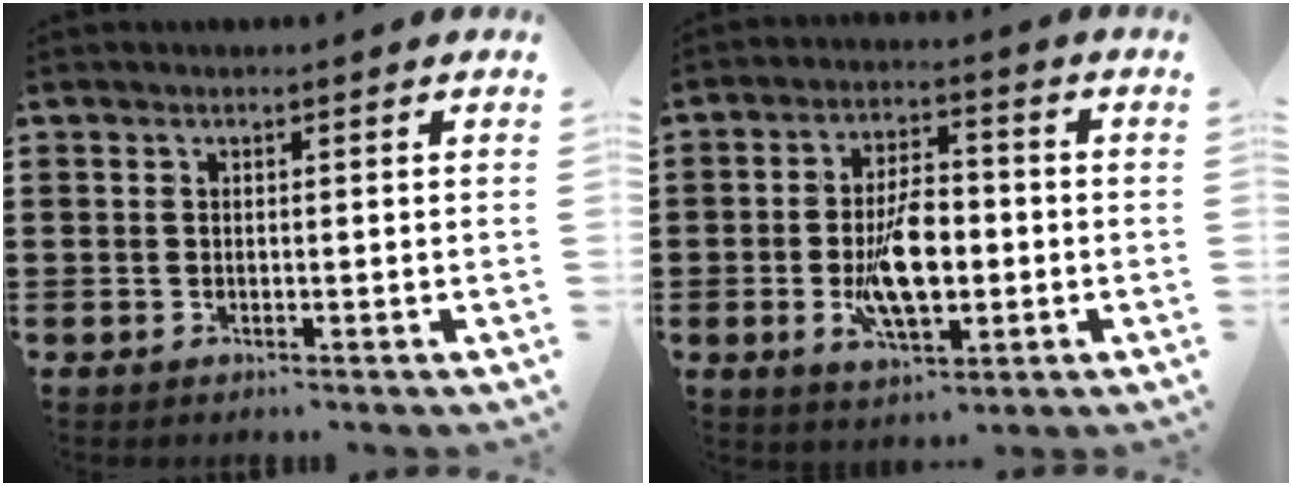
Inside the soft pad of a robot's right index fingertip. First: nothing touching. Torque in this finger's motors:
{"motor_torque": [2.14, 0.00, 0.69, 0.21]}